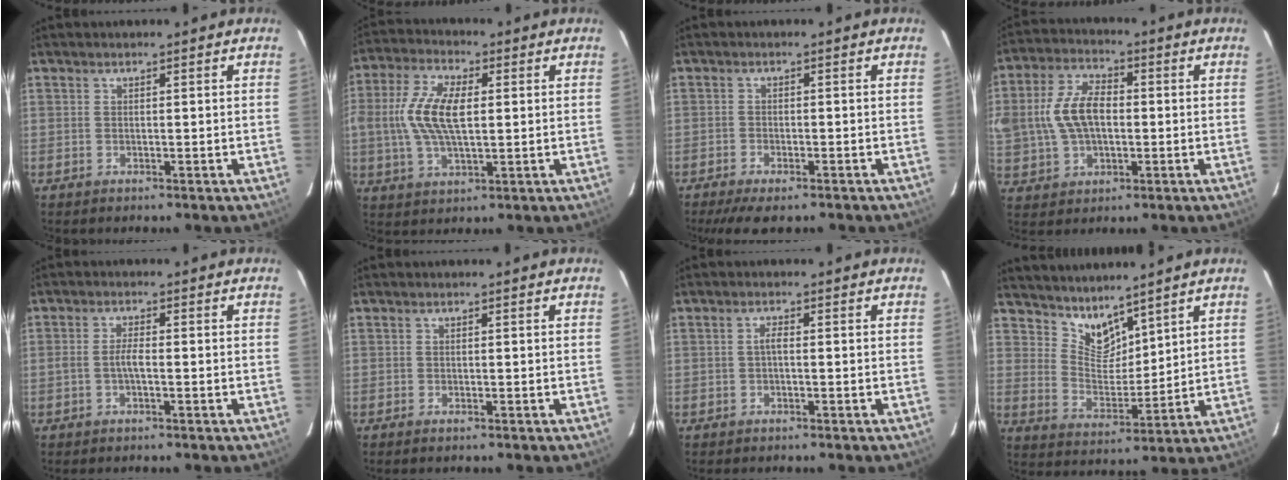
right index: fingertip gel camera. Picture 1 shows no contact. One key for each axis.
{"total": 11.3, "fx": 0.7, "fy": 5.1, "fz": 10.0, "tx": -0.207, "ty": 0.010, "tz": 0.011}
{"total": 6.6, "fx": -5.1, "fy": 1.9, "fz": 3.7, "tx": -0.091, "ty": -0.019, "tz": -0.085}
{"total": 14.5, "fx": 0.4, "fy": 9.8, "fz": 10.7, "tx": -0.238, "ty": 0.019, "tz": 0.015}
{"total": 2.3, "fx": -0.8, "fy": 0.4, "fz": 2.1, "tx": -0.044, "ty": 0.004, "tz": -0.016}
{"total": 0.6, "fx": -0.5, "fy": 0.1, "fz": 0.4, "tx": -0.009, "ty": 0.000, "tz": -0.009}
{"total": 1.2, "fx": -0.3, "fy": 0.4, "fz": 1.1, "tx": -0.022, "ty": 0.007, "tz": -0.008}
{"total": 7.5, "fx": 6.6, "fy": 2.8, "fz": 2.4, "tx": -0.035, "ty": -0.004, "tz": 0.130}